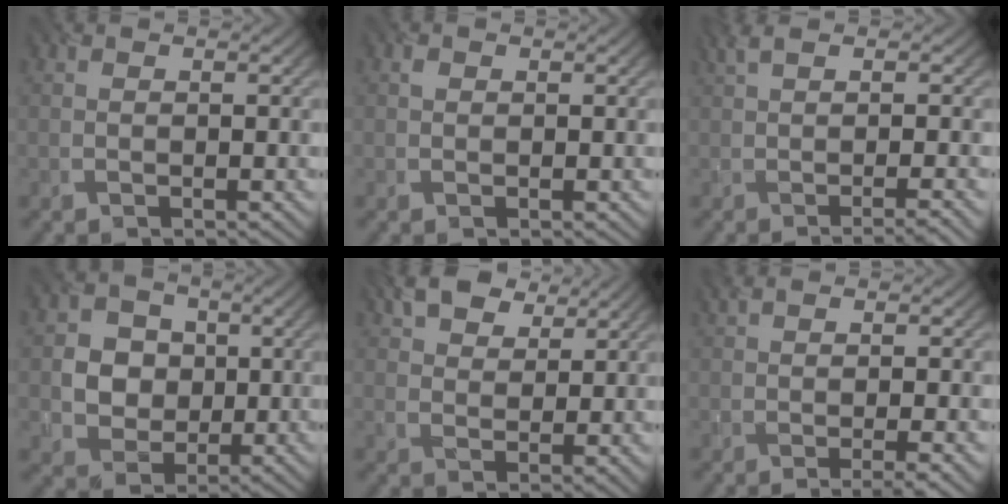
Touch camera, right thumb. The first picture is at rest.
{"total": 0.7, "force": [0.2, 0.7, 0.0], "torque": [0.000, -0.001, 0.003]}
{"total": 4.4, "force": [-0.3, 1.0, 4.3], "torque": [-0.059, 0.009, -0.006]}
{"total": 5.3, "force": [0.4, 5.2, 1.1], "torque": [-0.039, 0.005, -0.003]}
{"total": 5.7, "force": [4.1, 3.1, 2.3], "torque": [-0.049, 0.007, 0.078]}
{"total": 4.0, "force": [-0.5, 0.9, 3.9], "torque": [-0.055, 0.007, -0.008]}